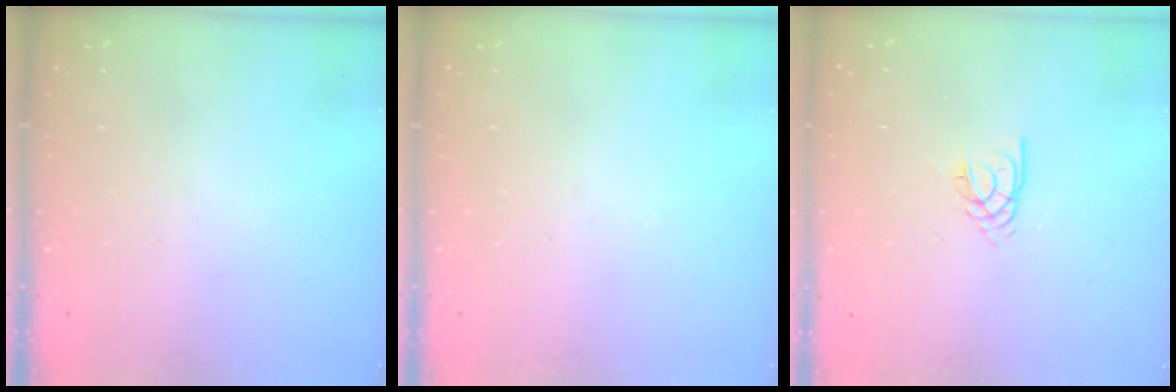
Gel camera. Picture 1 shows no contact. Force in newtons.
{"total": 0.0}
{"total": 3.2, "press": 3.1, "slide": 0.4}